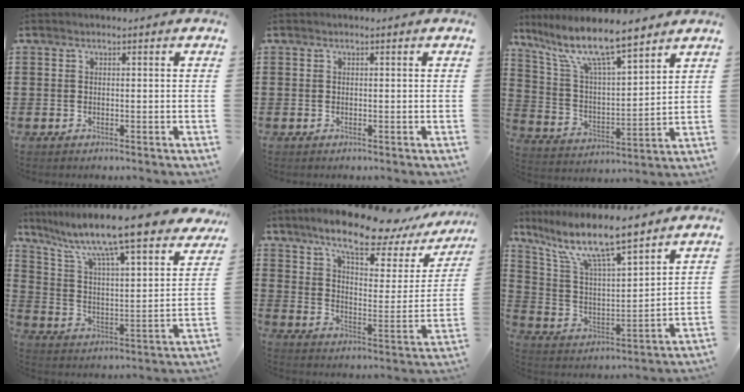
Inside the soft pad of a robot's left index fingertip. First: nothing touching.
{"total": 0.0}
{"total": 10.4, "force": [8.2, 1.9, 6.1], "torque": [-0.150, -0.041, 0.138]}
{"total": 10.5, "force": [8.9, 0.0, 5.6], "torque": [-0.142, -0.066, 0.144]}
{"total": 13.3, "force": [10.8, 2.2, 7.4], "torque": [-0.151, -0.059, 0.183]}
{"total": 11.1, "force": [8.6, 2.0, 6.7], "torque": [-0.161, -0.042, 0.147]}